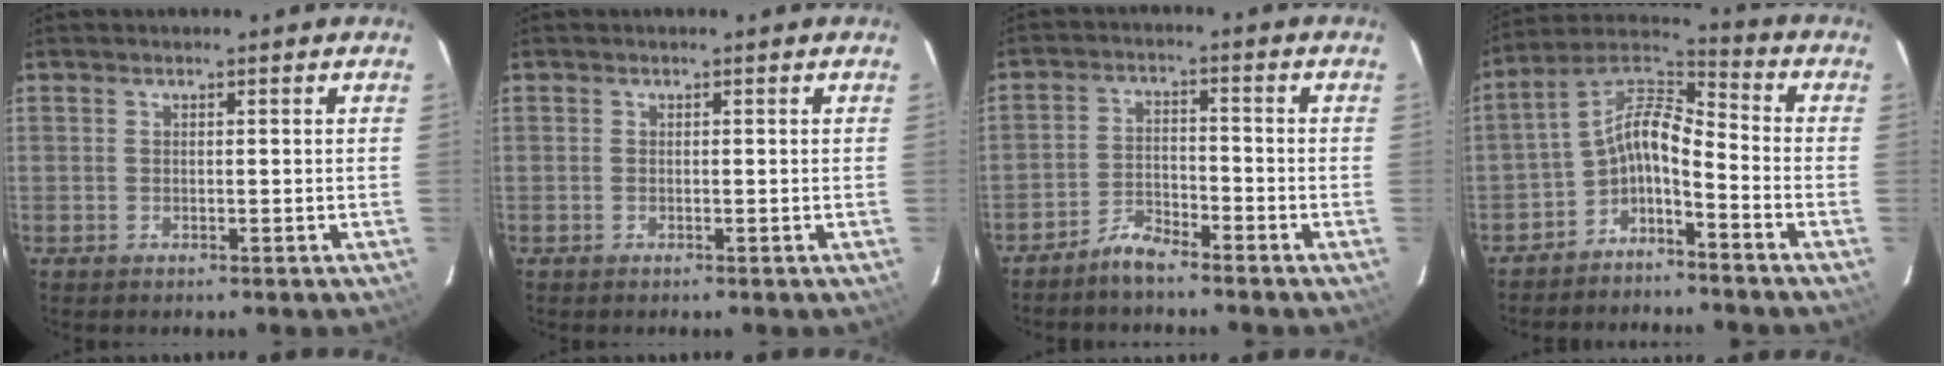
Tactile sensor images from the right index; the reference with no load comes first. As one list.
[{"total": 0.0}, {"total": 4.5, "force": [-4.2, 0.8, 1.5], "torque": [-0.042, 0.008, -0.080]}, {"total": 8.1, "force": [-3.9, 2.9, 6.5], "torque": [-0.150, 0.023, -0.079]}]